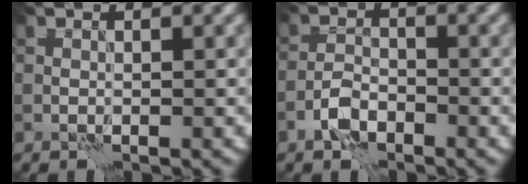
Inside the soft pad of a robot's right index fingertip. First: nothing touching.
{"total": 2.6, "force": [-1.7, 1.3, 1.5], "torque": [-0.027, 0.007, -0.039]}